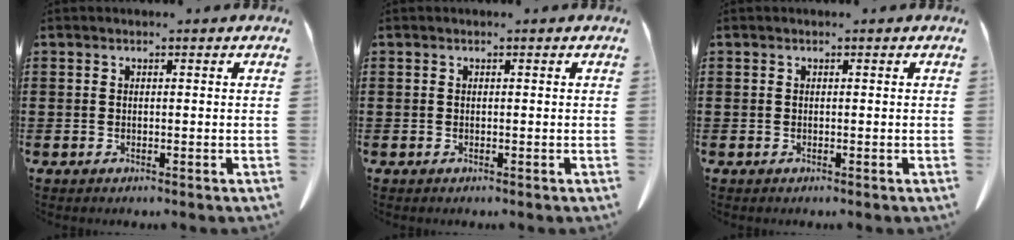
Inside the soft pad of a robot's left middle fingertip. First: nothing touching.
{"total": 0.0}
{"total": 0.0}